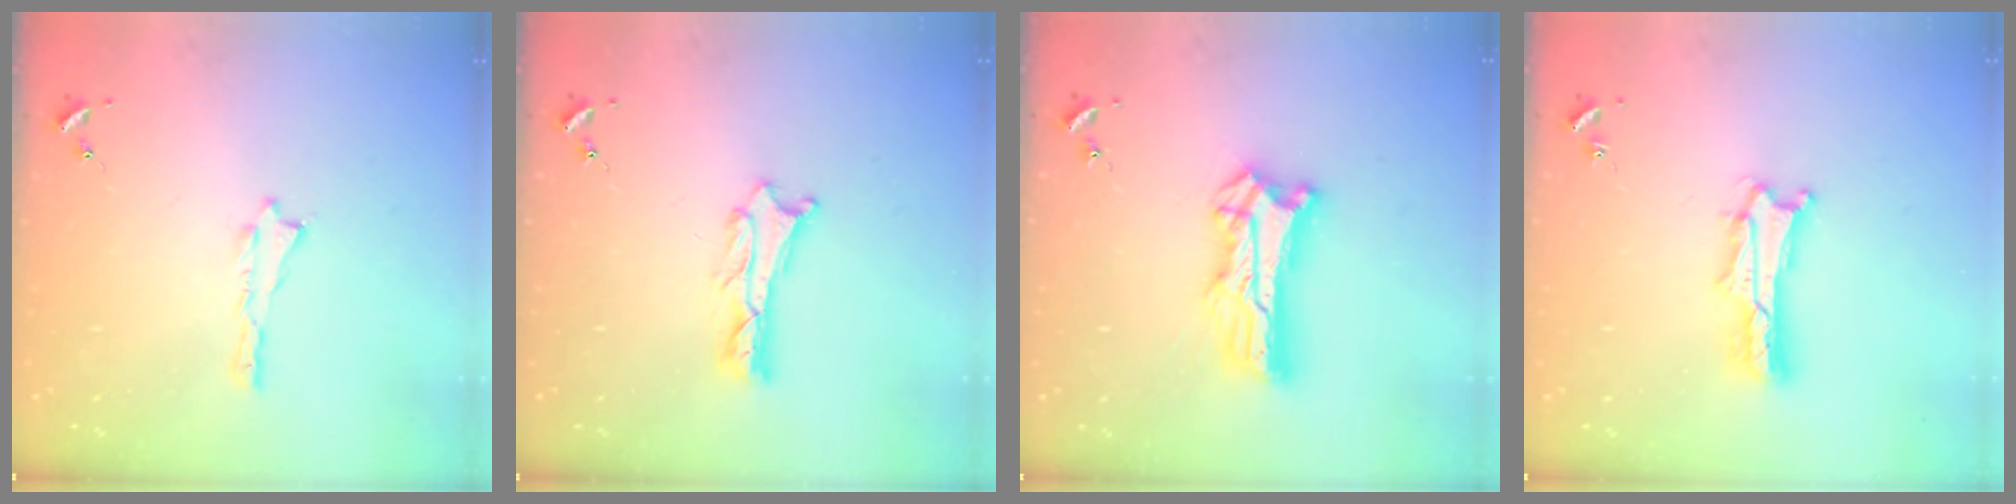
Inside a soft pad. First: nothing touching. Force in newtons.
{"total": 1.2, "press": 1.2, "slide": 0.2}
{"total": 11.0, "press": 10.9, "slide": 0.8}
{"total": 2.0, "press": 2.0, "slide": 0.3}